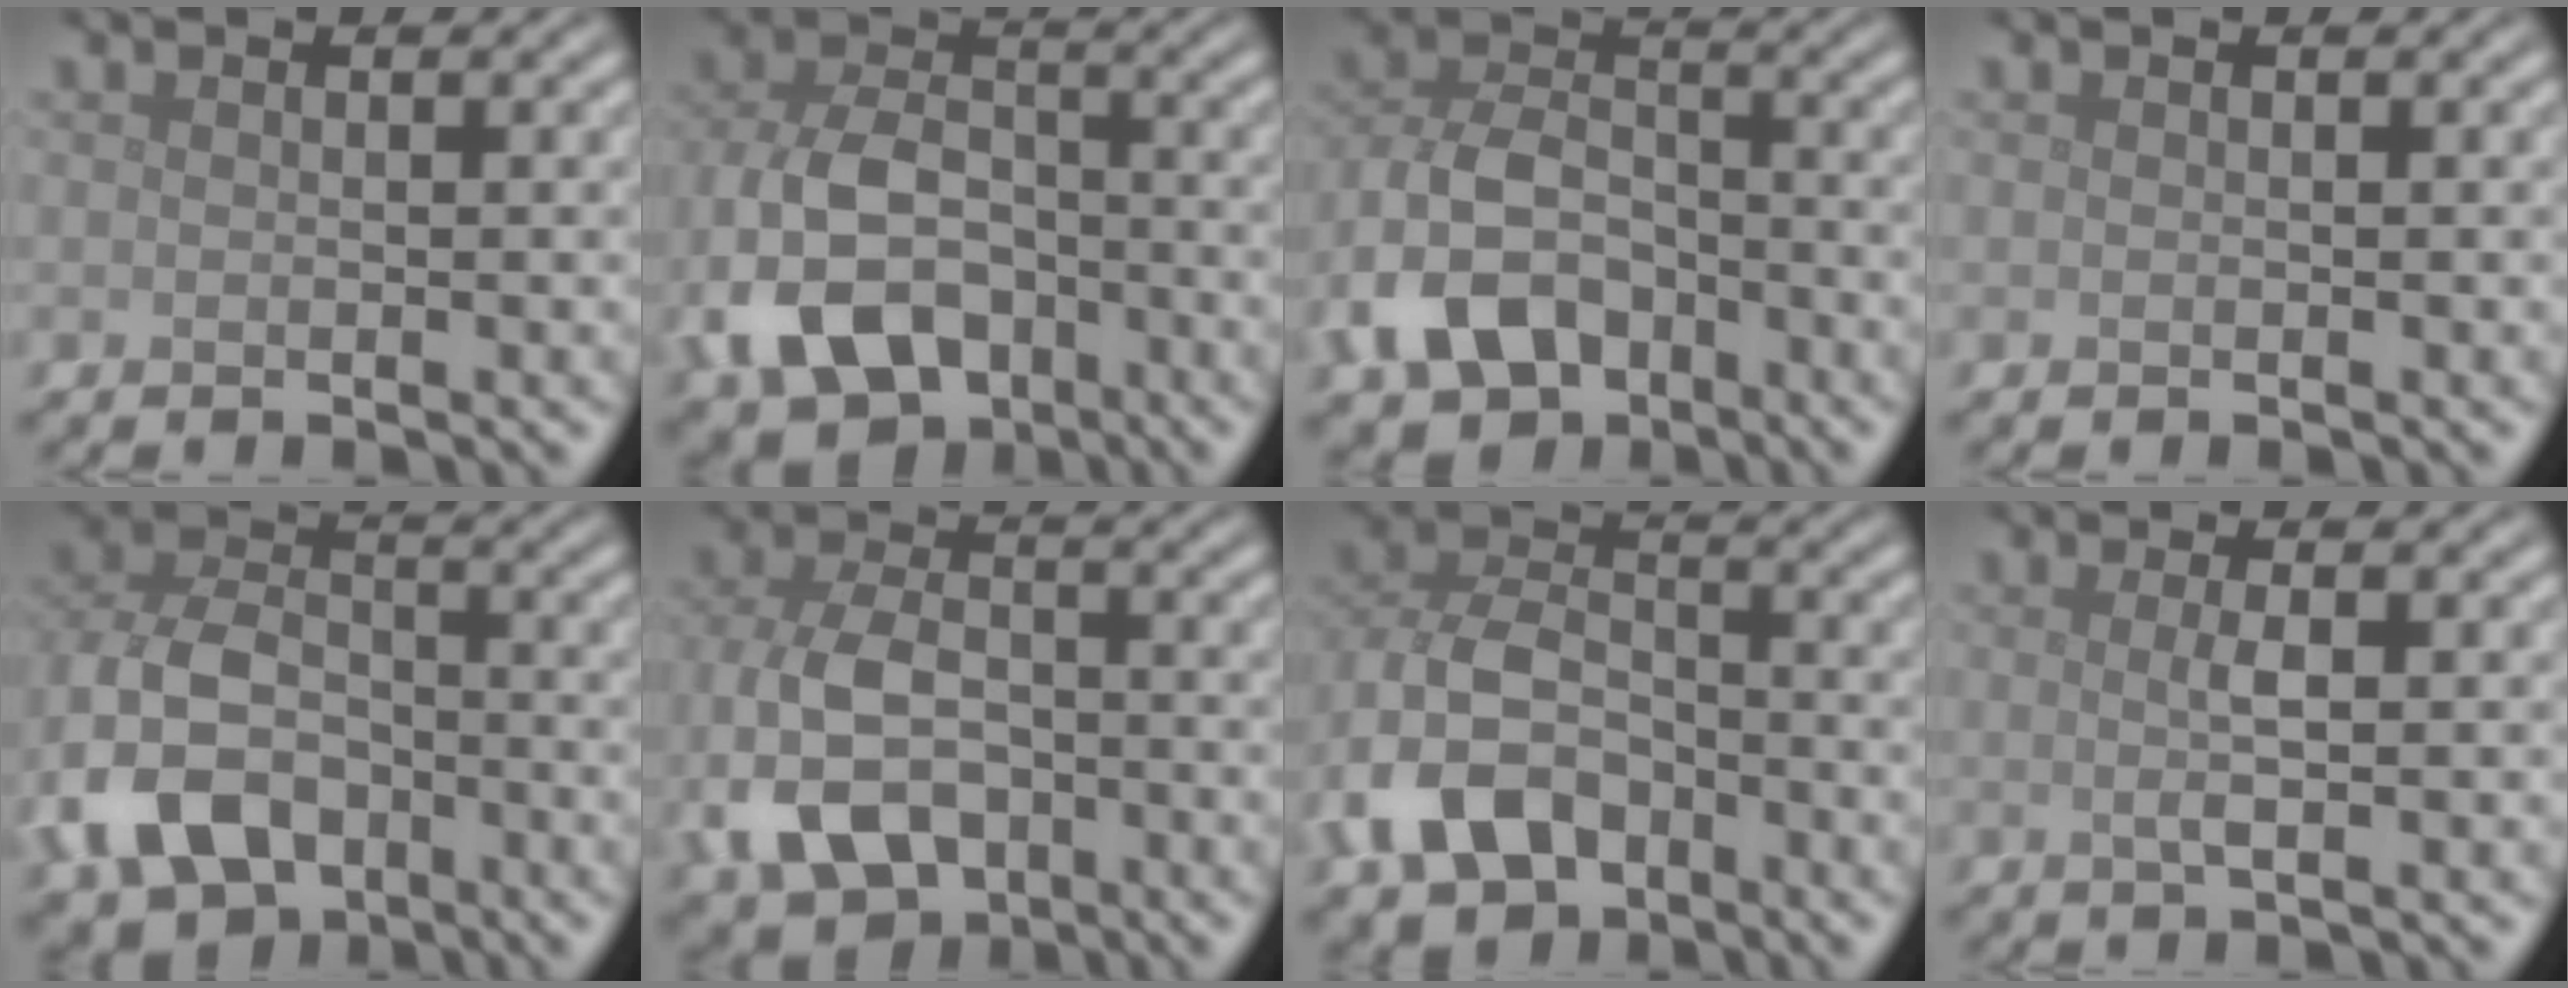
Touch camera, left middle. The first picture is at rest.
{"total": 8.9, "force": [-3.9, 5.9, 5.4], "torque": [-0.116, -0.007, -0.079]}
{"total": 7.4, "force": [-4.0, 4.8, 4.0], "torque": [-0.084, 0.002, -0.086]}
{"total": 0.0}
{"total": 8.9, "force": [-3.8, 6.2, 5.2], "torque": [-0.113, -0.005, -0.080]}
{"total": 7.6, "force": [-3.1, 5.1, 4.8], "torque": [-0.110, -0.010, -0.063]}
{"total": 7.5, "force": [-3.4, 5.1, 4.4], "torque": [-0.095, -0.003, -0.070]}
{"total": 1.8, "force": [0.1, 0.4, 1.8], "torque": [-0.034, 0.001, -0.002]}